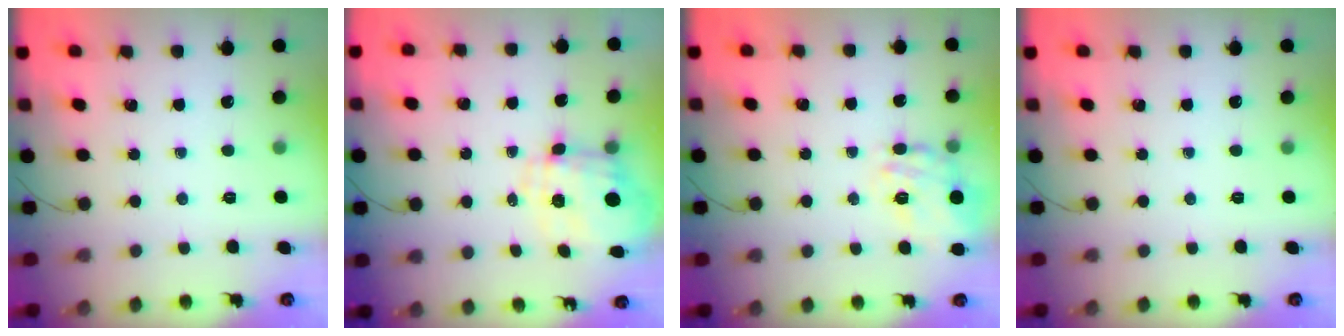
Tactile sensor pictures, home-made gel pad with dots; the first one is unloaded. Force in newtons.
{"total": 3.6, "press": 3.2, "slide": 1.6}
{"total": 17.7, "press": 17.6, "slide": 1.7}
{"total": 0.0}